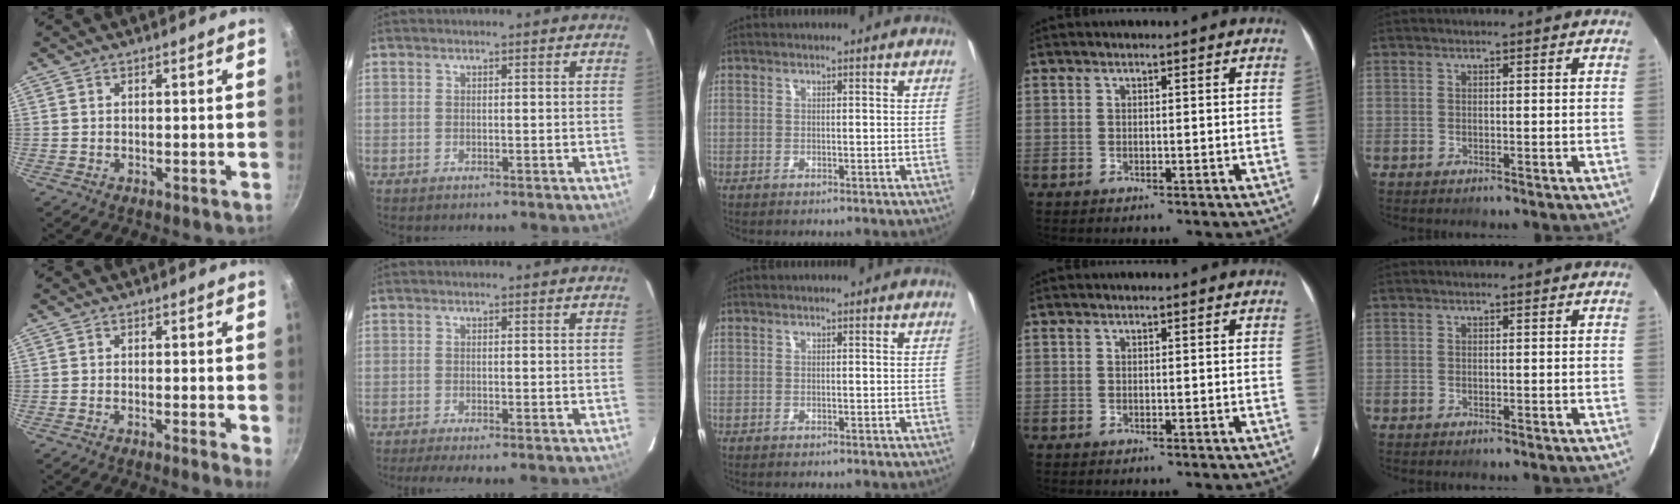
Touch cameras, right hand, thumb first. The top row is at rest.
{"thumb": {"total": 2.0, "force": [-0.1, 0.4, 2.0], "torque": [-0.025, -0.005, -0.006]}, "index": {"total": 3.8, "force": [-3.2, 0.0, 2.1], "torque": [-0.047, -0.014, -0.053]}}